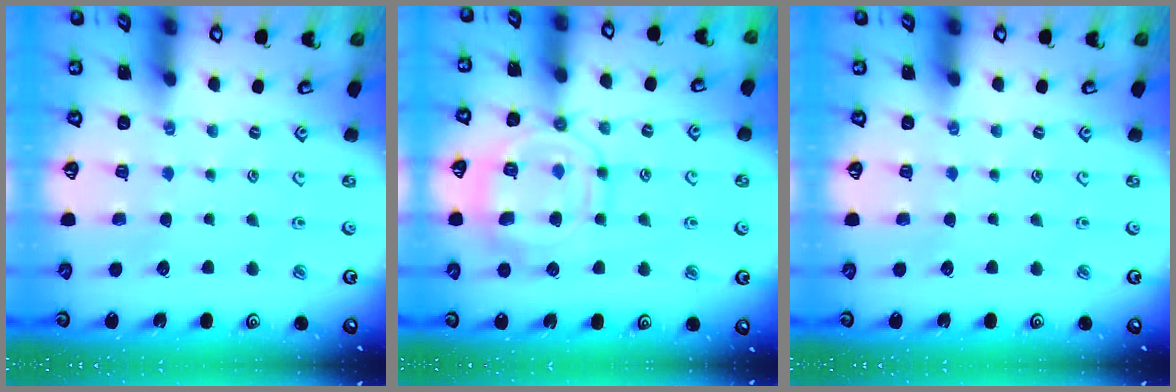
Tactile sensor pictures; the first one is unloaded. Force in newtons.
{"total": 13.3, "press": 13.2, "slide": 1.2}
{"total": 0.0}